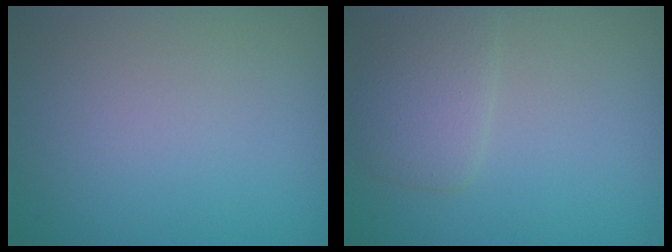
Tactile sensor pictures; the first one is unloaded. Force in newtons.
{"total": 2.7, "press": 2.7, "slide": 0.1}